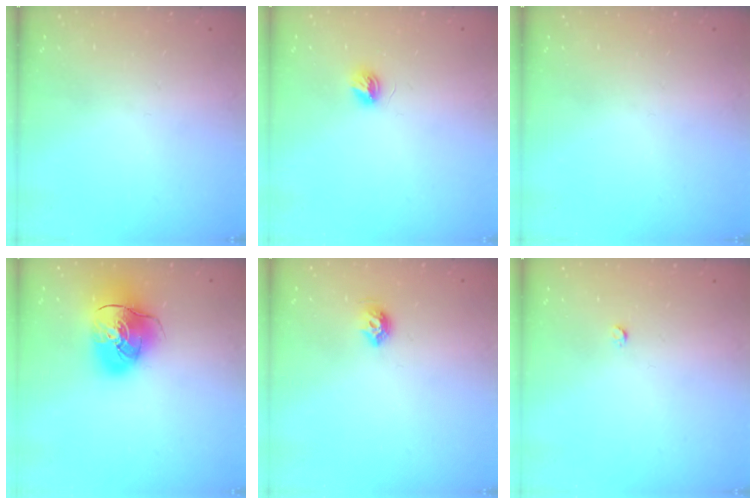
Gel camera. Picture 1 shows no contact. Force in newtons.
{"total": 4.9, "press": 4.9, "slide": 0.4}
{"total": 0.0}
{"total": 16.2, "press": 16.0, "slide": 2.6}
{"total": 6.6, "press": 6.6, "slide": 0.9}
{"total": 2.4, "press": 2.4, "slide": 0.3}